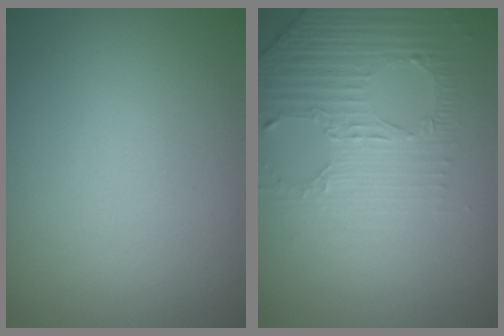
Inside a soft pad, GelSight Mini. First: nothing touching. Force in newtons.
{"total": 4.5, "press": 3.1, "slide": 3.2}